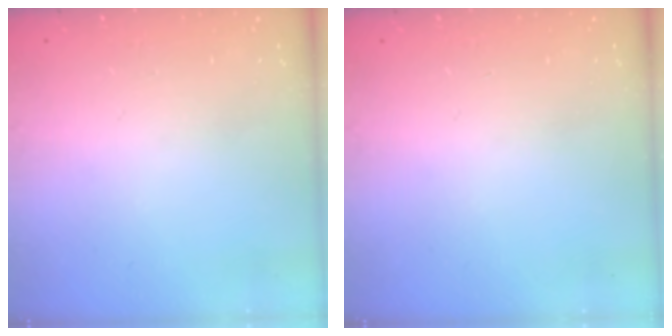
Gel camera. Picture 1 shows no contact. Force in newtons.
{"total": 0.0}